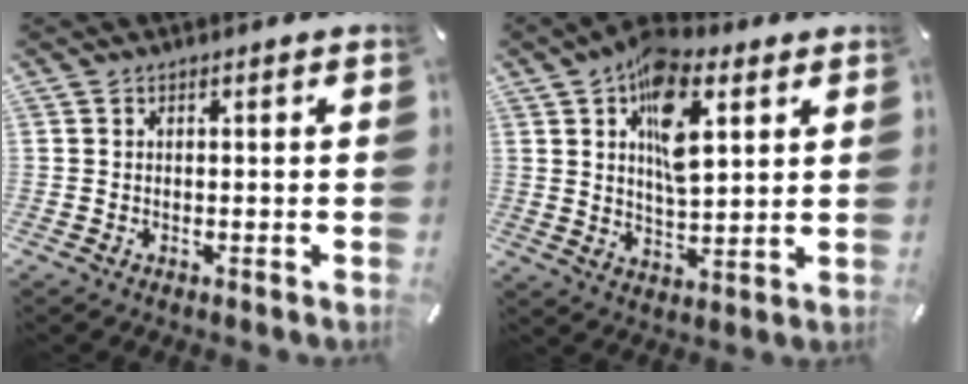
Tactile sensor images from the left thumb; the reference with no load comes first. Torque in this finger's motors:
{"motor_torque": [2.38, 2.63, 1.53, -0.93, 0.53]}